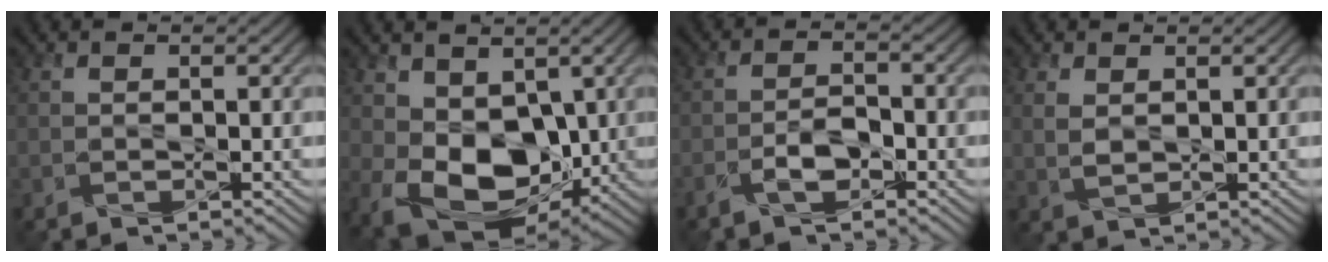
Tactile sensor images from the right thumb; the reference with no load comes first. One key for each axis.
{"total": 10.5, "fx": 0.4, "fy": 7.4, "fz": 7.4, "tx": -0.161, "ty": -0.031, "tz": 0.006}
{"total": 3.8, "fx": -2.2, "fy": 1.5, "fz": 2.7, "tx": -0.056, "ty": 0.004, "tz": -0.047}
{"total": 2.2, "fx": 0.9, "fy": 1.2, "fz": 1.6, "tx": -0.045, "ty": -0.002, "tz": 0.022}